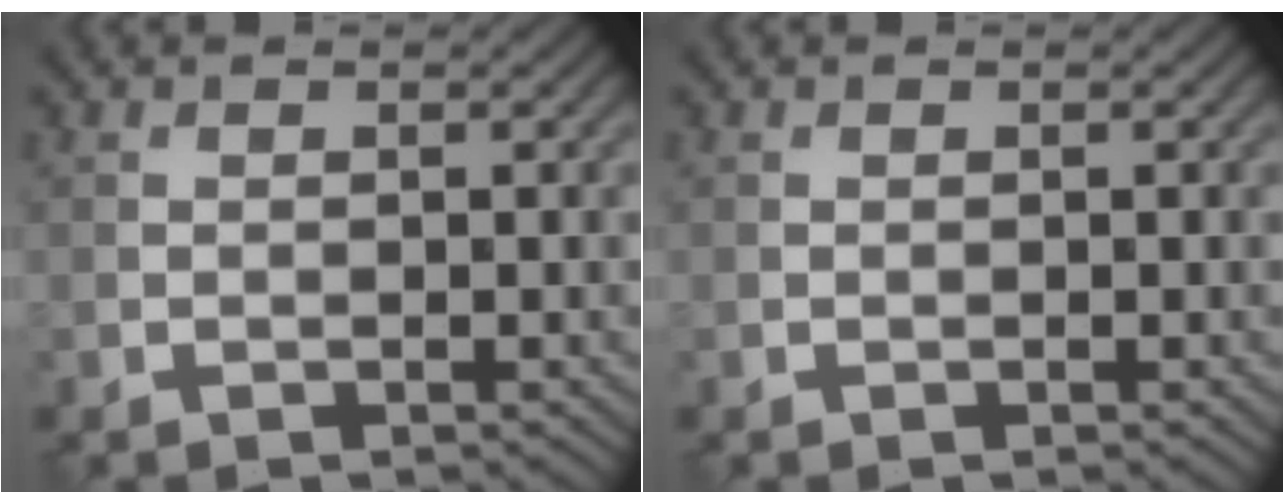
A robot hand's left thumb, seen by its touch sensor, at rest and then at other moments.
{"total": 0.0}